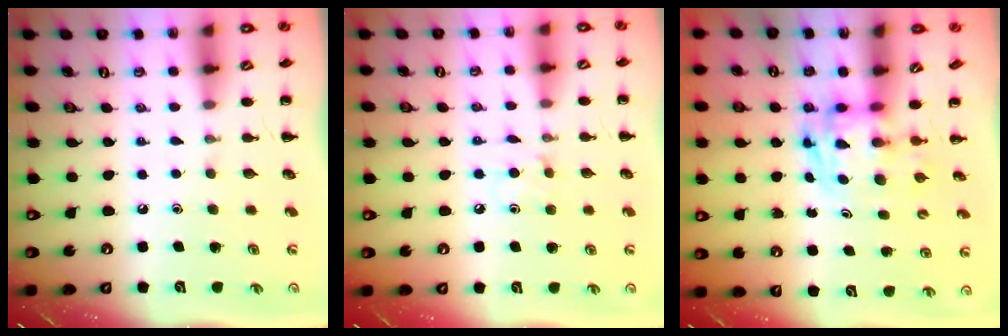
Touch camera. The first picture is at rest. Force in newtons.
{"total": 5.3, "press": 5.1, "slide": 1.3}
{"total": 2.8, "press": 2.7, "slide": 0.5}